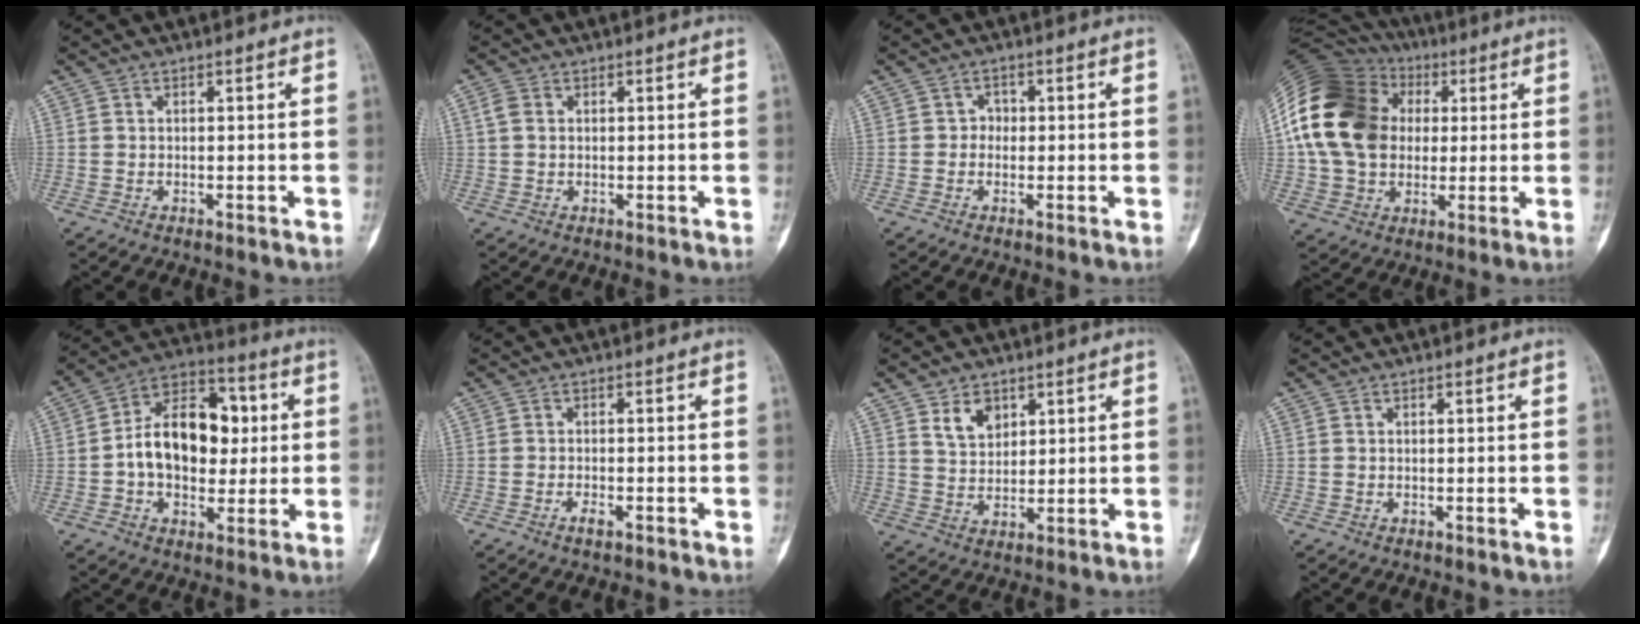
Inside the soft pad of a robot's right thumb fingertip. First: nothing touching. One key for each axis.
{"total": 2.5, "fx": 0.5, "fy": 2.0, "fz": 1.5, "tx": -0.031, "ty": 0.005, "tz": 0.009}
{"total": 2.1, "fx": -0.2, "fy": 1.9, "fz": 0.8, "tx": 0.011, "ty": 0.009, "tz": -0.010}
{"total": 23.4, "fx": 2.9, "fy": 18.1, "fz": 14.6, "tx": -0.279, "ty": 0.029, "tz": 0.055}
{"total": 17.1, "fx": 0.5, "fy": 11.6, "fz": 12.5, "tx": -0.154, "ty": 0.032, "tz": 0.003}
{"total": 1.9, "fx": -1.3, "fy": 0.8, "fz": 1.2, "tx": -0.020, "ty": 0.006, "tz": -0.025}
{"total": 5.6, "fx": 3.0, "fy": 3.9, "fz": 2.8, "tx": -0.021, "ty": -0.022, "tz": 0.058}
{"total": 0.0}